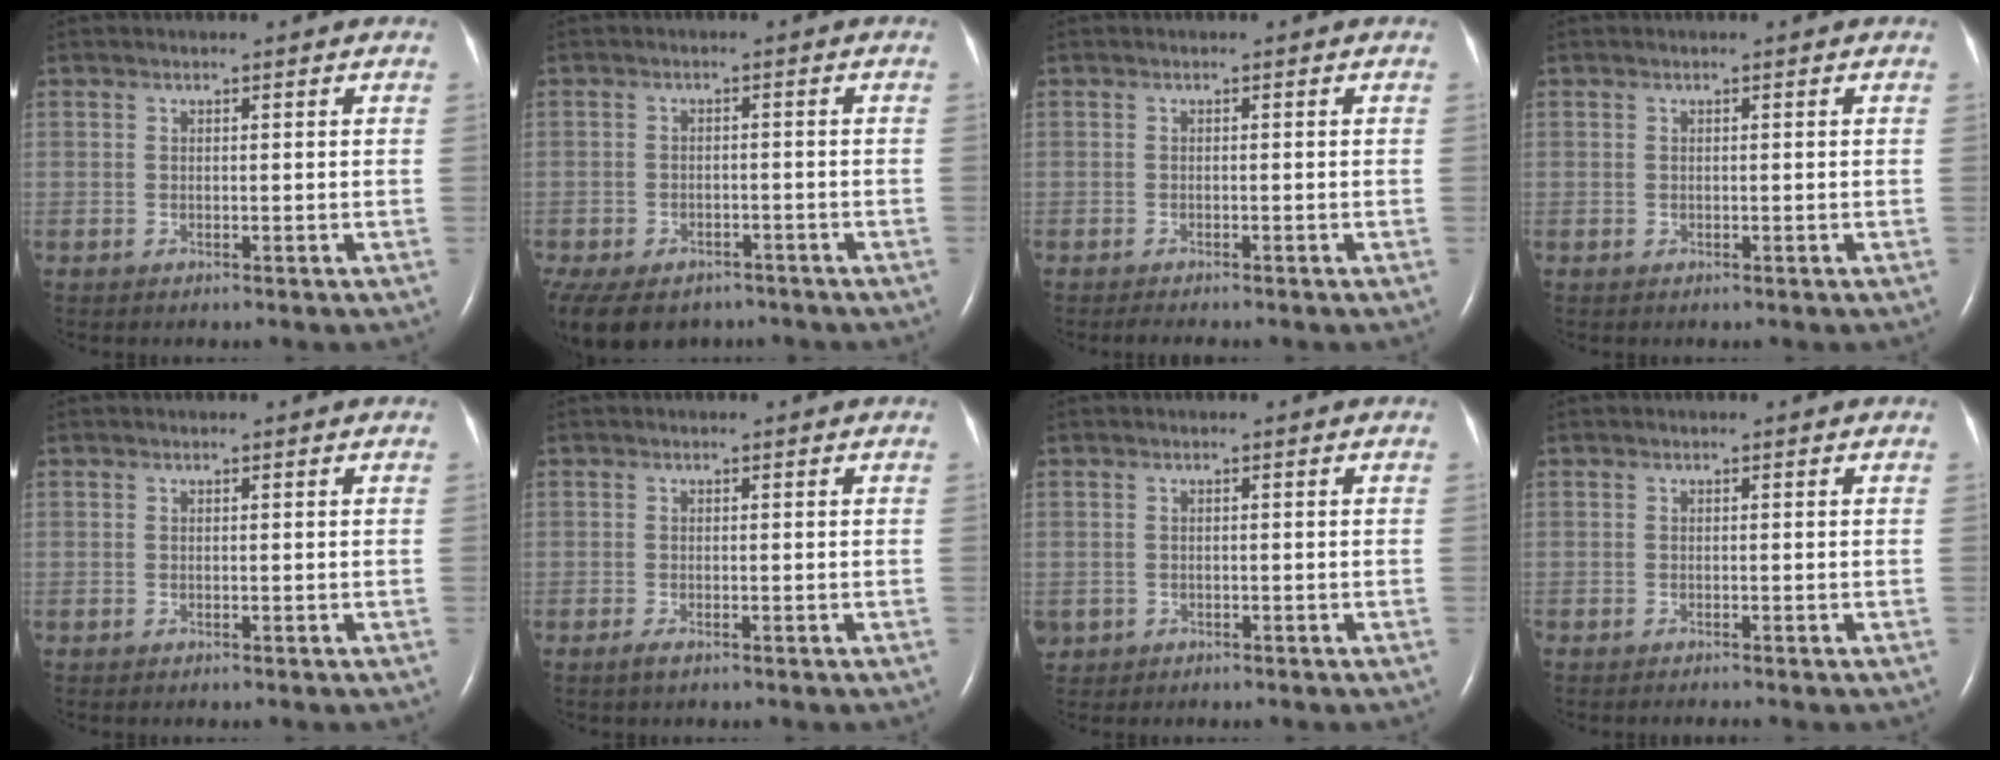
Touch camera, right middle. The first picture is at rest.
{"total": 17.1, "force": [-11.2, 10.8, 7.1], "torque": [-0.220, -0.017, -0.147]}
{"total": 2.4, "force": [-2.0, 0.4, 1.2], "torque": [-0.021, -0.006, -0.026]}
{"total": 0.0}
{"total": 0.0}
{"total": 1.1, "force": [-0.7, 0.2, 0.8], "torque": [-0.023, -0.003, -0.013]}
{"total": 1.8, "force": [-0.8, 1.6, 0.3], "torque": [-0.011, 0.002, -0.008]}
{"total": 0.7, "force": [-0.6, -0.2, 0.3], "torque": [-0.007, -0.001, -0.011]}